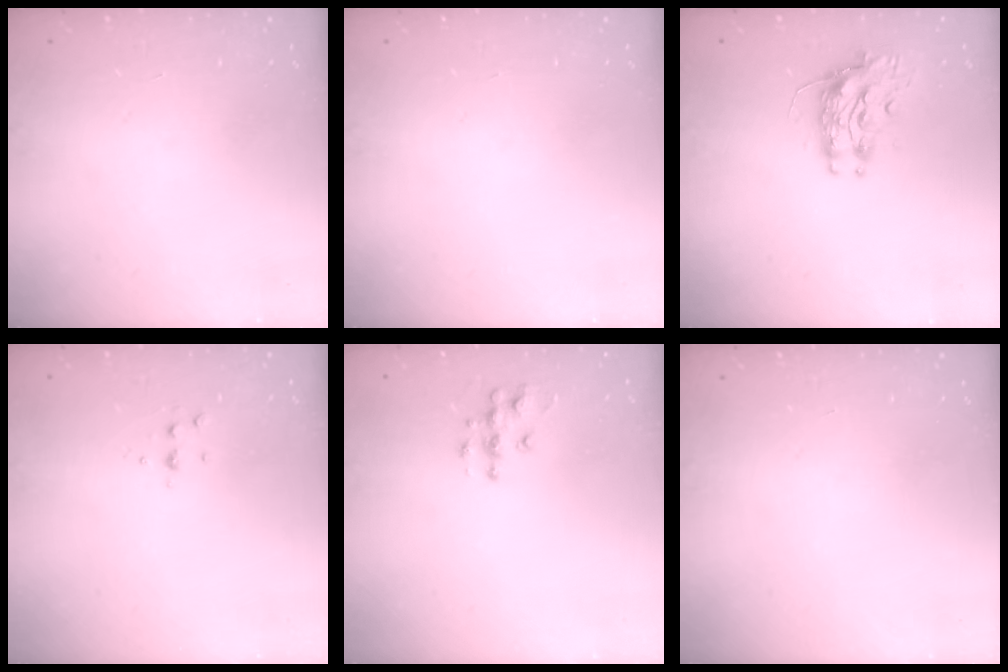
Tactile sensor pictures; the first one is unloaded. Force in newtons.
{"total": 0.0}
{"total": 9.3, "press": 9.2, "slide": 0.6}
{"total": 4.1, "press": 4.0, "slide": 0.9}
{"total": 7.0, "press": 7.0, "slide": 0.3}
{"total": 0.0}